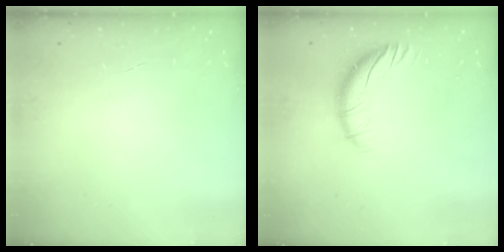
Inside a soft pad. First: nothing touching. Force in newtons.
{"total": 9.6, "press": 9.5, "slide": 1.1}